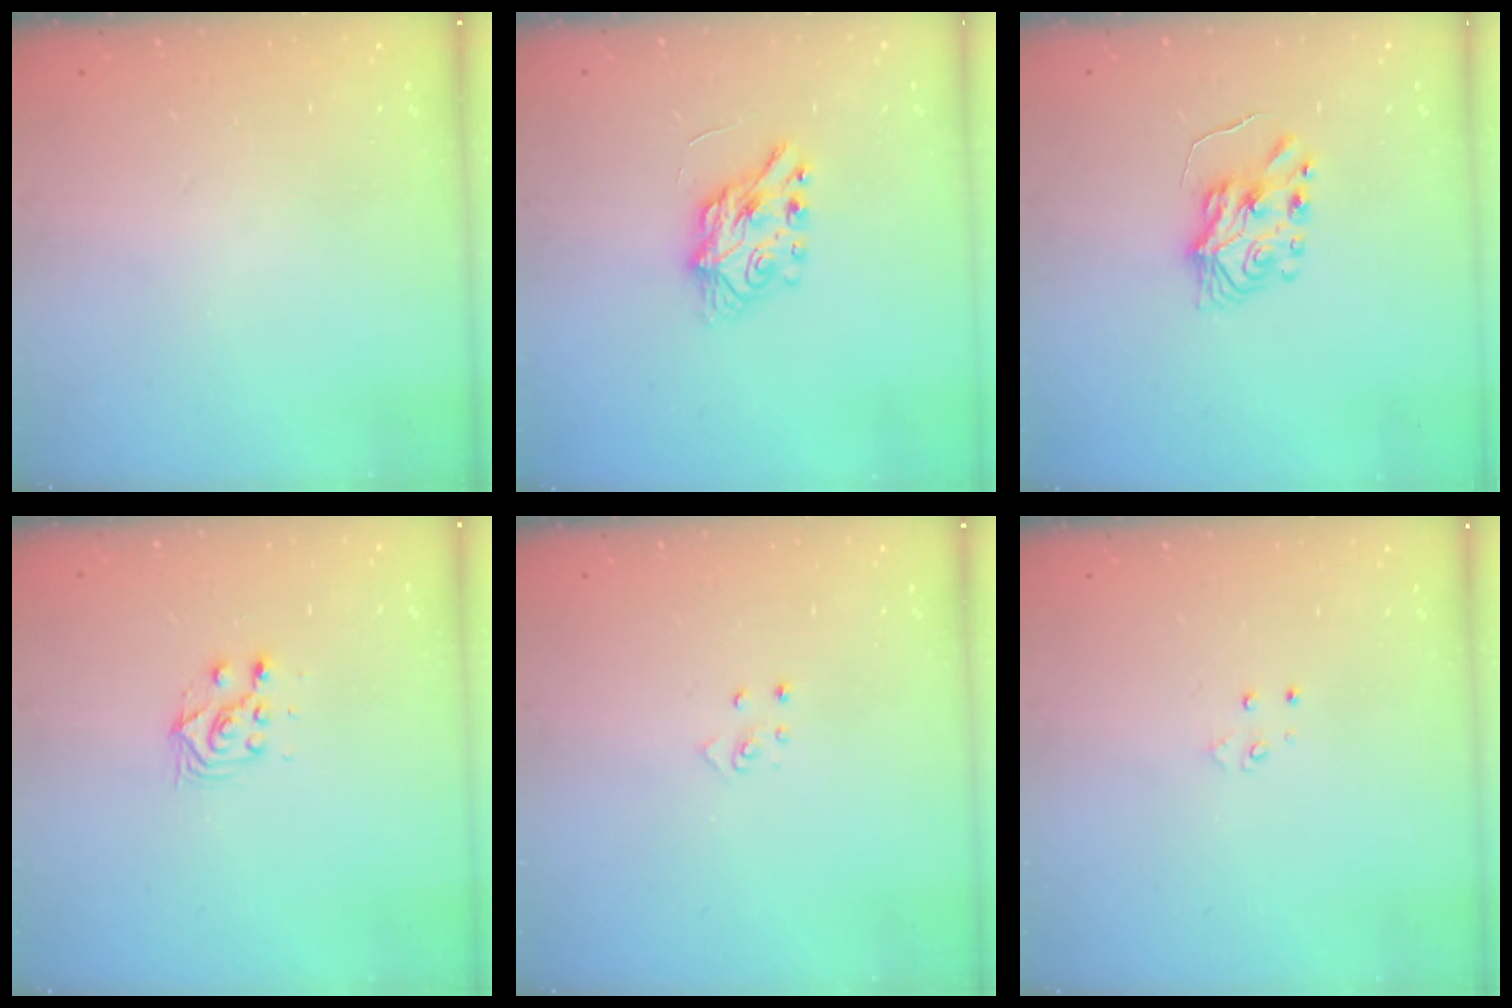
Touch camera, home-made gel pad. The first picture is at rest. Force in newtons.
{"total": 7.2, "press": 7.1, "slide": 0.4}
{"total": 7.3, "press": 7.3, "slide": 0.7}
{"total": 7.0, "press": 7.0, "slide": 0.7}
{"total": 3.4, "press": 3.4, "slide": 0.3}
{"total": 3.3, "press": 3.2, "slide": 0.4}